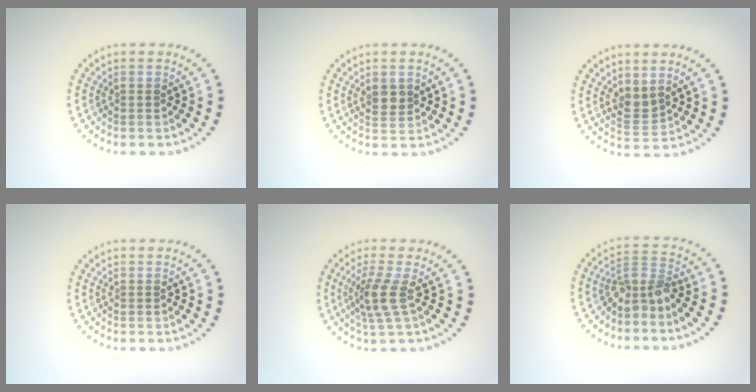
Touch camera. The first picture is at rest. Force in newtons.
{"total": 1.8, "press": 1.6, "slide": 0.6}
{"total": 1.8, "press": 1.5, "slide": 1.0}
{"total": 0.0}
{"total": 2.9, "press": 2.2, "slide": 1.9}
{"total": 3.0, "press": 2.2, "slide": 2.1}